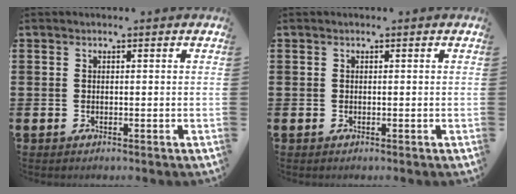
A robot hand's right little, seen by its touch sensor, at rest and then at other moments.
{"total": 0.0}